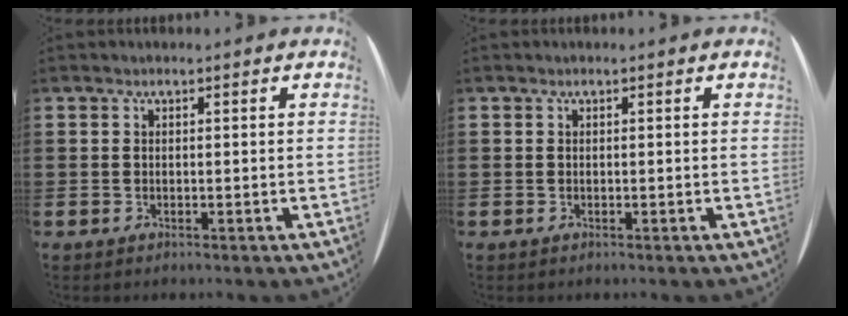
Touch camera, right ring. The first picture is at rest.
{"total": 0.0}